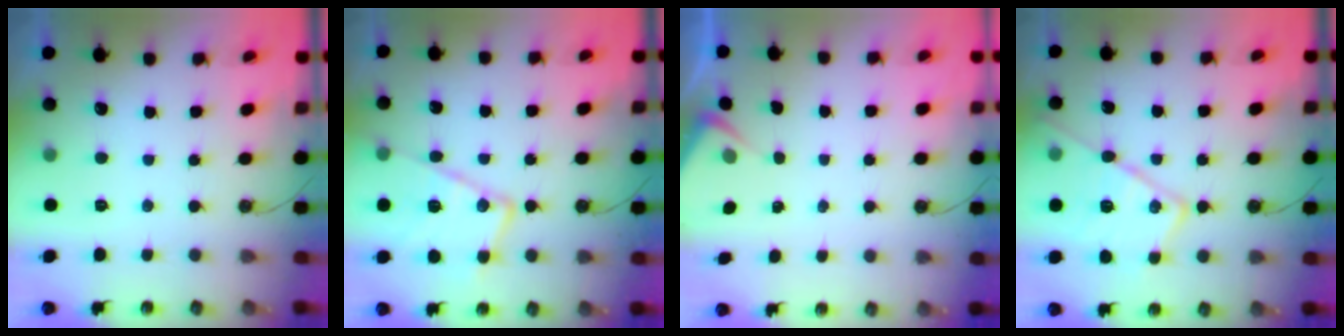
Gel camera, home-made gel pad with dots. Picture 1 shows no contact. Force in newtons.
{"total": 16.9, "press": 16.9, "slide": 1.4}
{"total": 2.6, "press": 2.5, "slide": 0.5}
{"total": 18.1, "press": 18.0, "slide": 1.6}